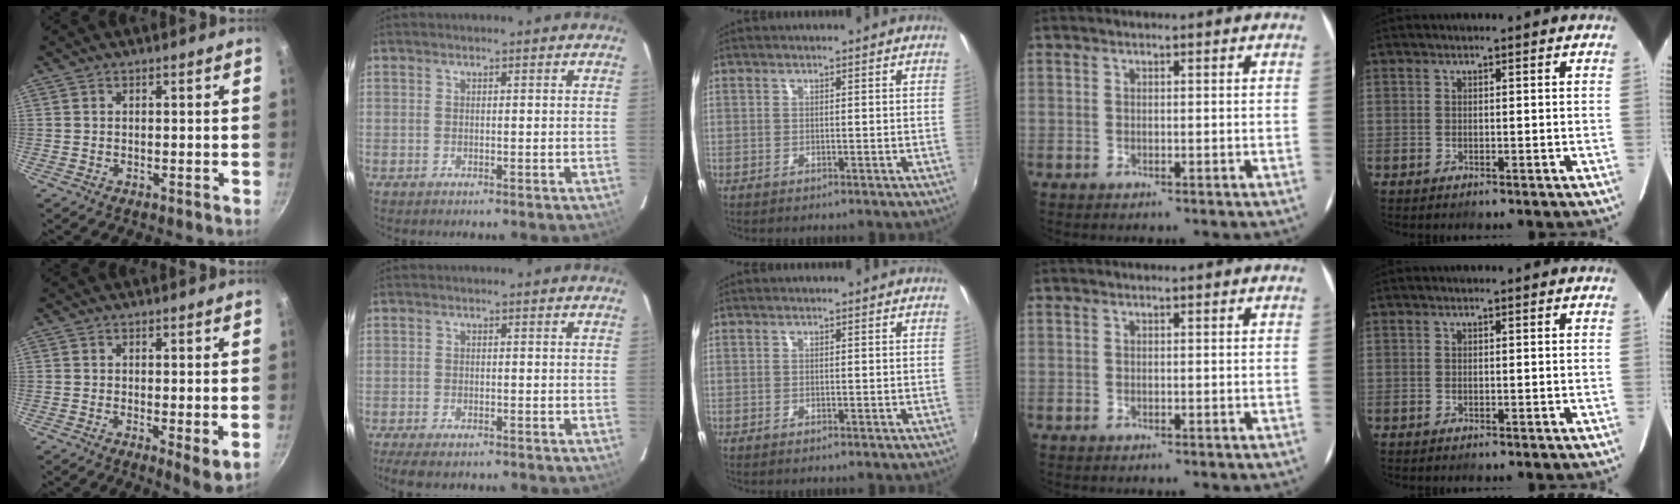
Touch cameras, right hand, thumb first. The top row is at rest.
{"thumb": {"total": 4.3, "force": [-0.3, 1.3, 4.0], "torque": [-0.062, -0.018, -0.003]}, "index": {"total": 6.0, "force": [-4.8, 1.9, 3.0], "torque": [-0.076, -0.024, -0.082]}}